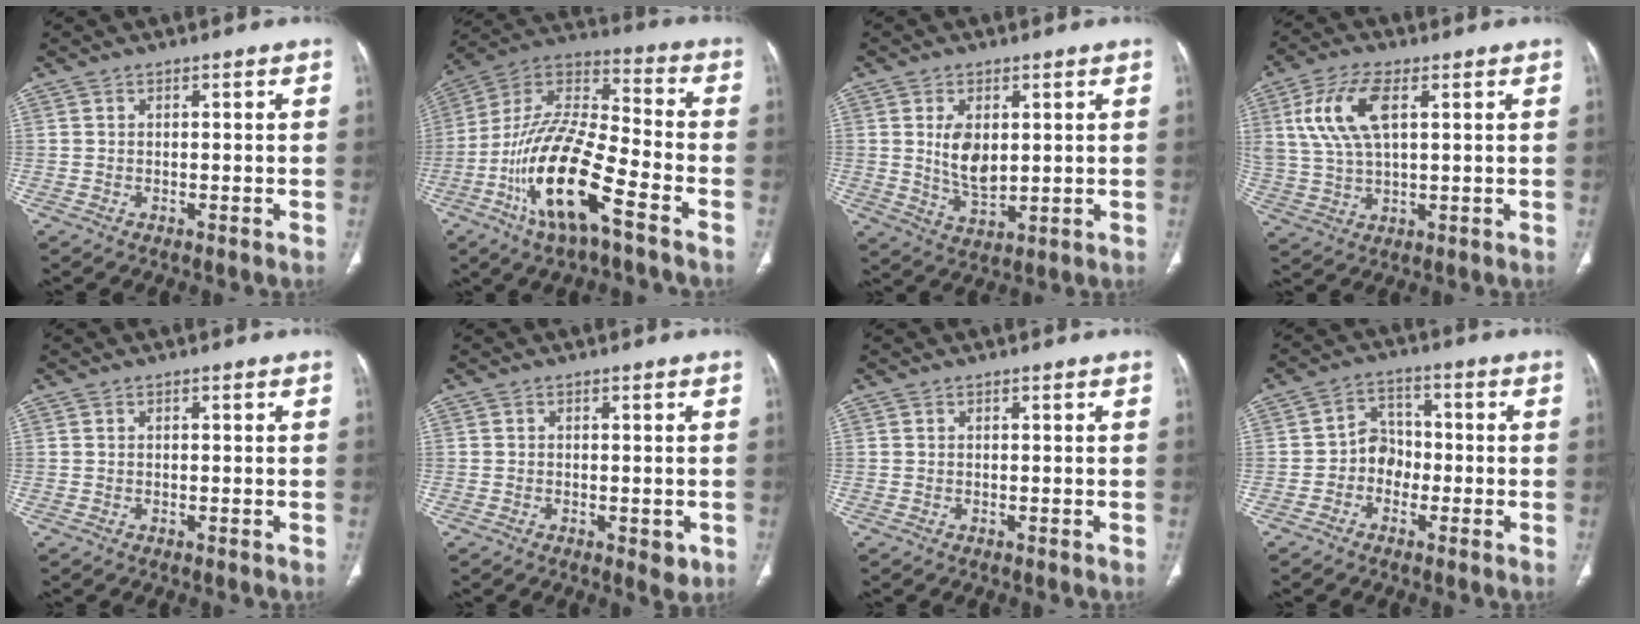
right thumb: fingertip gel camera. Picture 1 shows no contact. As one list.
[{"total": 19.9, "force": [-9.1, 5.8, 16.7], "torque": [-0.333, 0.048, -0.171]}, {"total": 7.3, "force": [1.4, 4.2, 5.8], "torque": [-0.093, -0.016, 0.036]}, {"total": 11.5, "force": [3.7, 5.2, 9.5], "torque": [-0.207, 0.001, 0.076]}, {"total": 0.0}, {"total": 2.9, "force": [-0.9, 1.5, 2.3], "torque": [-0.016, -0.001, -0.008]}, {"total": 0.0}, {"total": 5.4, "force": [-1.7, 4.7, 2.2], "torque": [-0.006, 0.025, -0.041]}]